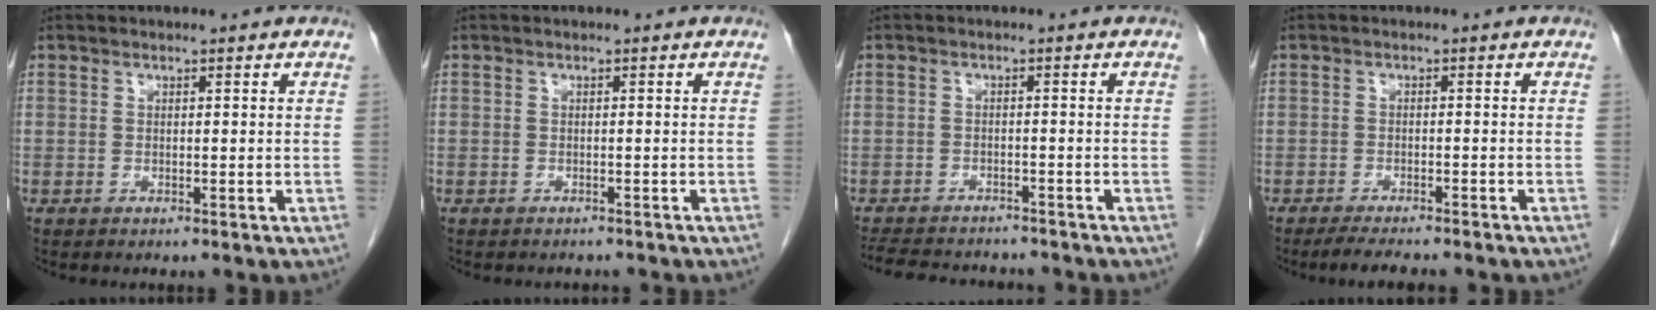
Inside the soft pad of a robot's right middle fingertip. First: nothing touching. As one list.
[{"total": 2.5, "force": [-2.2, 0.8, 0.5], "torque": [-0.013, -0.004, -0.026]}, {"total": 11.3, "force": [-10.2, 3.2, 3.8], "torque": [-0.080, -0.001, -0.139]}, {"total": 5.8, "force": [-4.9, 0.6, 3.0], "torque": [-0.047, -0.012, -0.071]}]